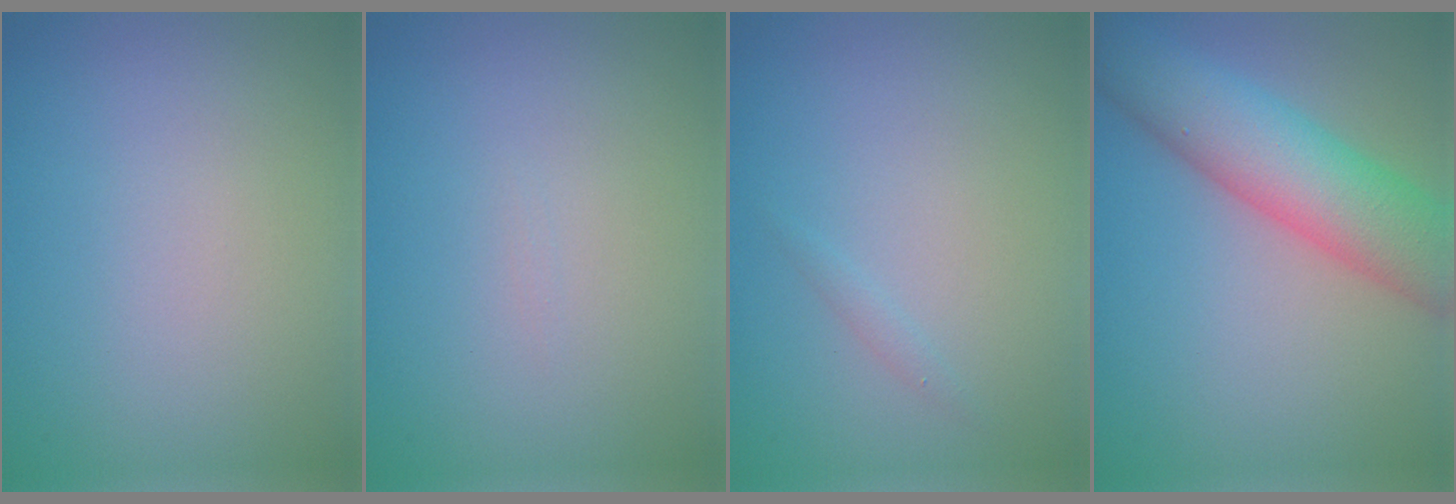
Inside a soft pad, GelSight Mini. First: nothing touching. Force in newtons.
{"total": 0.0}
{"total": 0.5, "press": 0.5, "slide": 0.0}
{"total": 8.3, "press": 8.3, "slide": 0.5}